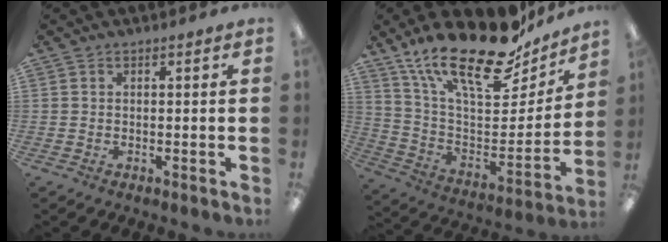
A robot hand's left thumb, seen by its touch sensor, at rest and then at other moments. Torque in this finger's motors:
{"motor_torque": [0.72, 0.15, 1.42, -1.35, 0.46]}